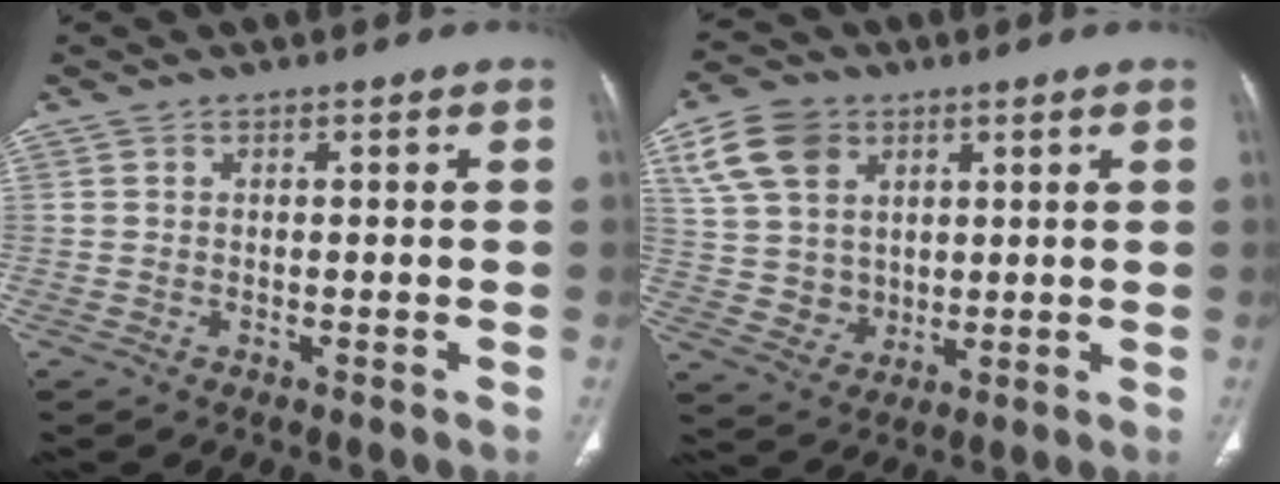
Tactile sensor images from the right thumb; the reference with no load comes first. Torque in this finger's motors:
{"motor_torque": [-0.76, 1.06, 0.13, -0.09, 0.12]}